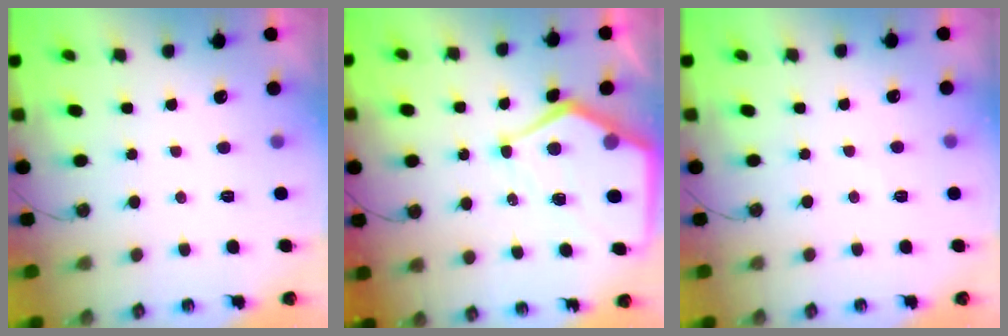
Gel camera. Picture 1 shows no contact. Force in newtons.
{"total": 15.3, "press": 15.3, "slide": 1.5}
{"total": 2.4, "press": 2.4, "slide": 0.4}